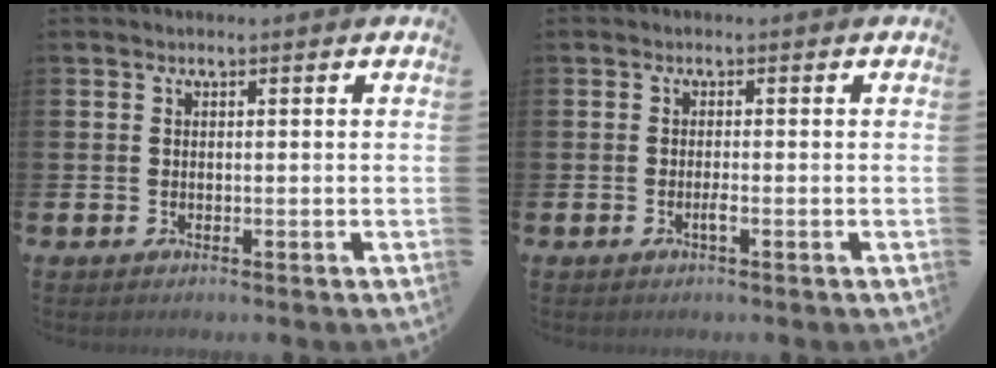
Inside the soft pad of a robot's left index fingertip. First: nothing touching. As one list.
[{"total": 0.8, "force": [-0.4, 0.0, 0.7], "torque": [-0.021, -0.001, -0.006]}]